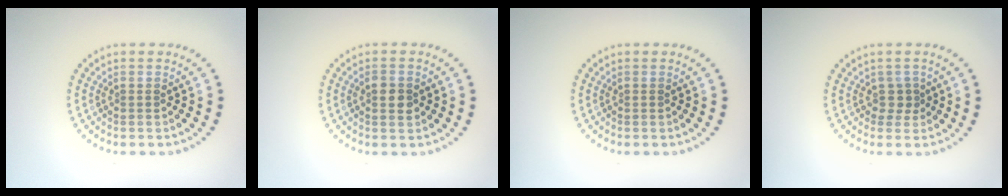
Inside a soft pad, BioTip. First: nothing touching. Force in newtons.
{"total": 1.7, "press": 1.7, "slide": 0.2}
{"total": 0.0}
{"total": 1.1, "press": 0.8, "slide": 0.7}